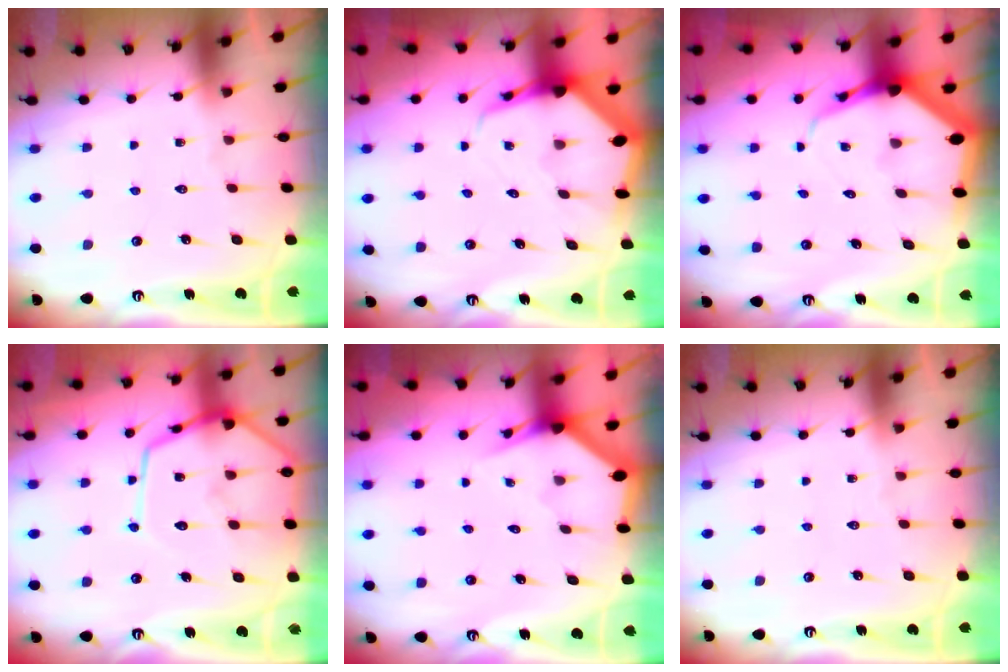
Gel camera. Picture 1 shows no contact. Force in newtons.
{"total": 7.1, "press": 7.1, "slide": 0.9}
{"total": 7.4, "press": 7.4, "slide": 0.8}
{"total": 14.6, "press": 14.6, "slide": 1.2}
{"total": 2.9, "press": 2.9, "slide": 0.1}
{"total": 0.0}